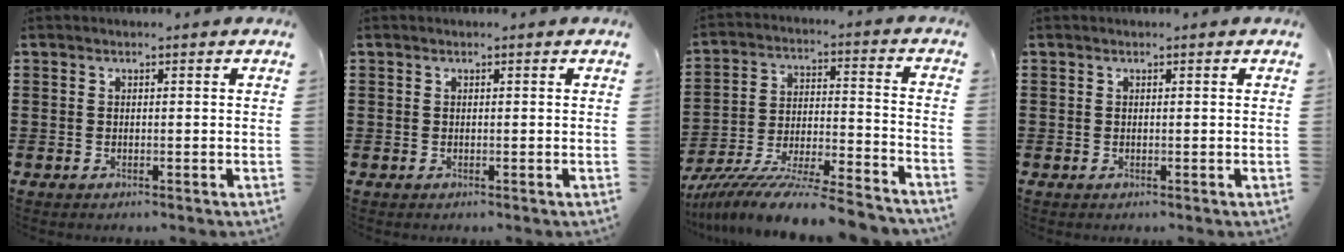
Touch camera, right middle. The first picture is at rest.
{"total": 0.0}
{"total": 11.1, "force": [-10.3, -0.1, 4.1], "torque": [-0.066, 0.012, -0.202]}
{"total": 0.0}